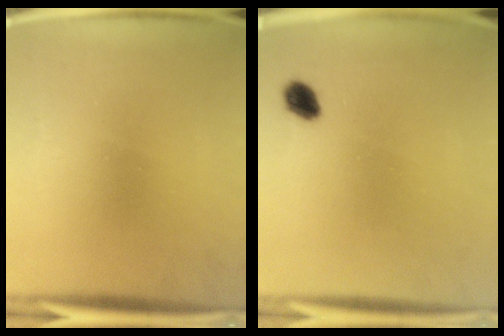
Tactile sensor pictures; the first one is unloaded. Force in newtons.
{"total": 2.8}